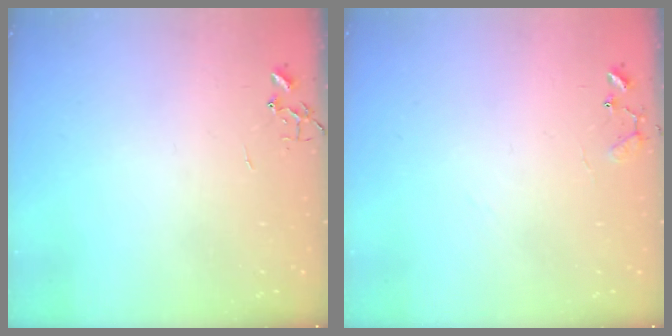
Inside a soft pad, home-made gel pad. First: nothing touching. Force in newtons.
{"total": 8.6, "press": 8.6, "slide": 0.5}